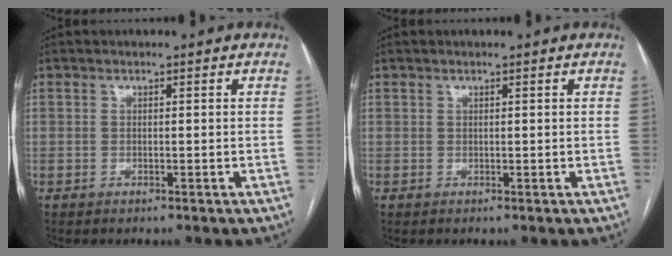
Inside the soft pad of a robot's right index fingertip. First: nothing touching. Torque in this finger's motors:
{"motor_torque": [0.00, 0.00, 0.00, 0.00]}